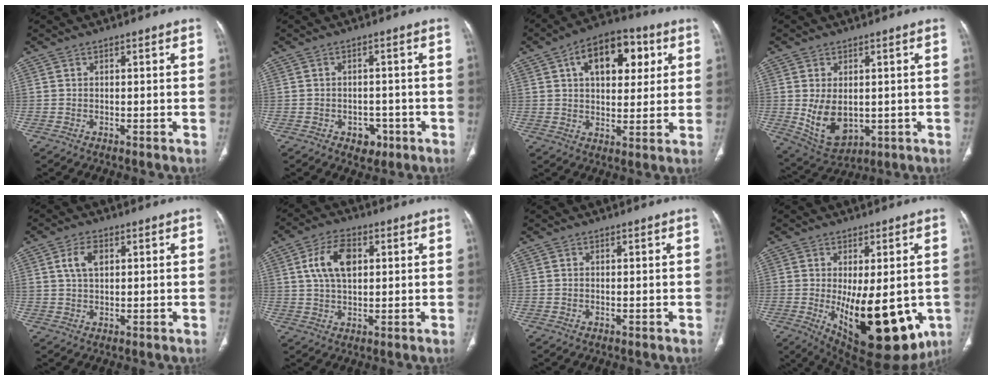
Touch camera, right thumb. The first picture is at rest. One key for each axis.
{"total": 3.8, "fx": -1.8, "fy": 2.8, "fz": 1.8, "tx": -0.004, "ty": 0.011, "tz": -0.017}
{"total": 15.0, "fx": 5.2, "fy": 8.7, "fz": 11.0, "tx": -0.125, "ty": 0.004, "tz": 0.079}
{"total": 9.4, "fx": -0.4, "fy": 6.1, "fz": 7.1, "tx": -0.112, "ty": -0.011, "tz": 0.018}
{"total": 4.6, "fx": 1.5, "fy": 2.6, "fz": 3.4, "tx": -0.066, "ty": 0.003, "tz": 0.031}
{"total": 8.9, "fx": 2.4, "fy": 5.1, "fz": 6.9, "tx": -0.123, "ty": 0.004, "tz": 0.044}
{"total": 0.0}
{"total": 19.8, "fx": -4.6, "fy": 8.5, "fz": 17.2, "tx": -0.212, "ty": -0.028, "tz": -0.036}